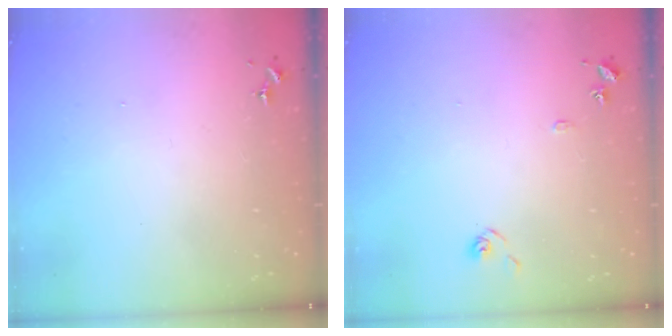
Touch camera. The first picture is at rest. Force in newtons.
{"total": 7.2, "press": 7.2, "slide": 0.7}